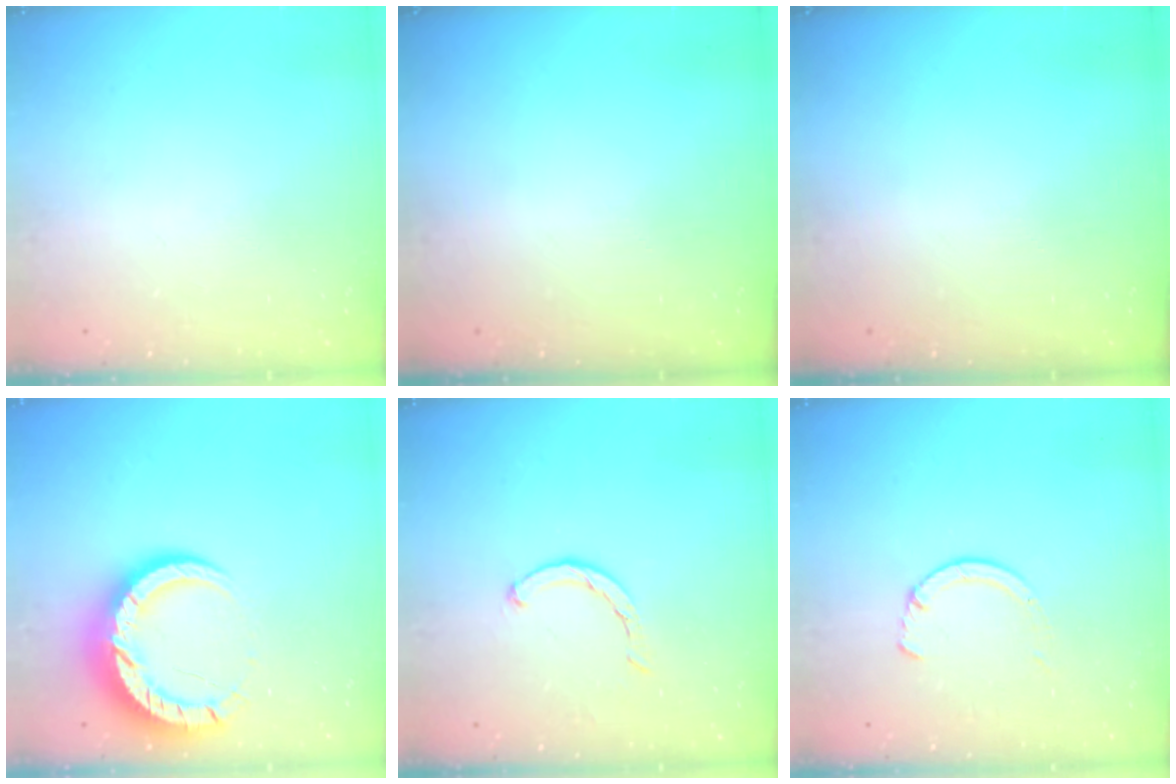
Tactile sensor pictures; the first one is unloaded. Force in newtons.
{"total": 0.0}
{"total": 0.0}
{"total": 13.4, "press": 13.4, "slide": 1.1}
{"total": 2.1, "press": 2.1, "slide": 0.1}
{"total": 3.3, "press": 3.3, "slide": 0.4}